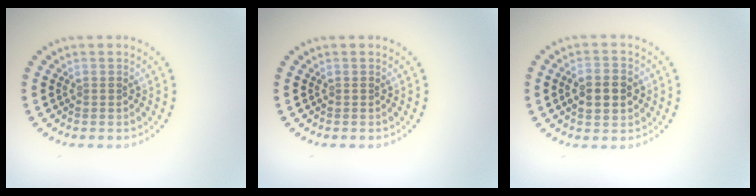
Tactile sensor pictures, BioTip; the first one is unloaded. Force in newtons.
{"total": 0.0}
{"total": 4.2, "press": 4.2, "slide": 0.1}